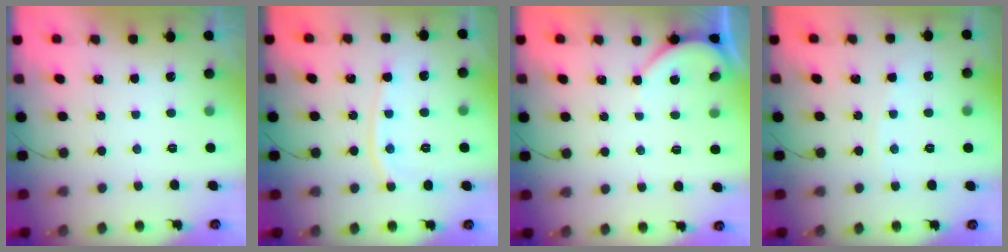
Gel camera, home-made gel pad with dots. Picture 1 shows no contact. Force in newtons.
{"total": 7.8, "press": 7.7, "slide": 0.9}
{"total": 3.9, "press": 3.9, "slide": 0.2}
{"total": 2.6, "press": 2.6, "slide": 0.2}